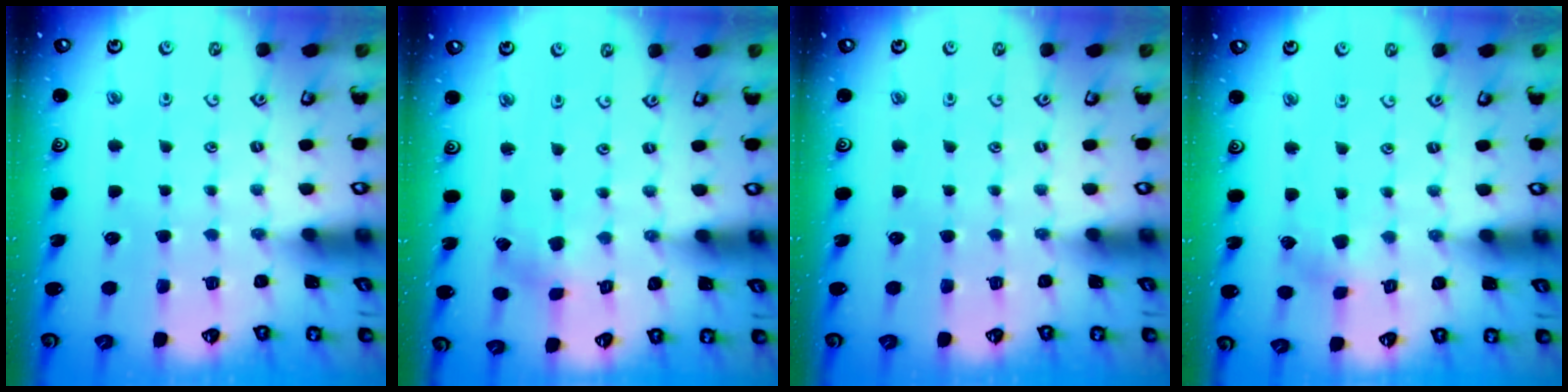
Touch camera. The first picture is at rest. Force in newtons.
{"total": 0.0}
{"total": 0.0}
{"total": 2.3, "press": 2.2, "slide": 0.3}